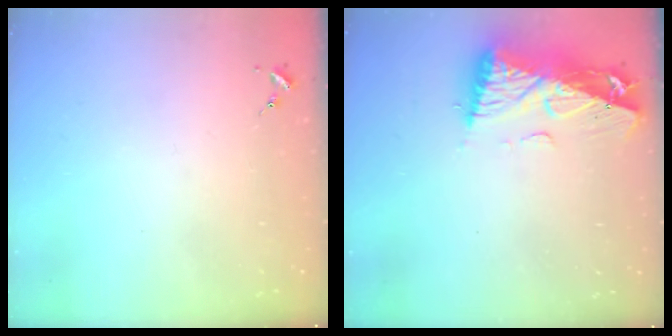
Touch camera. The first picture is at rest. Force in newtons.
{"total": 13.3, "press": 13.3, "slide": 1.4}